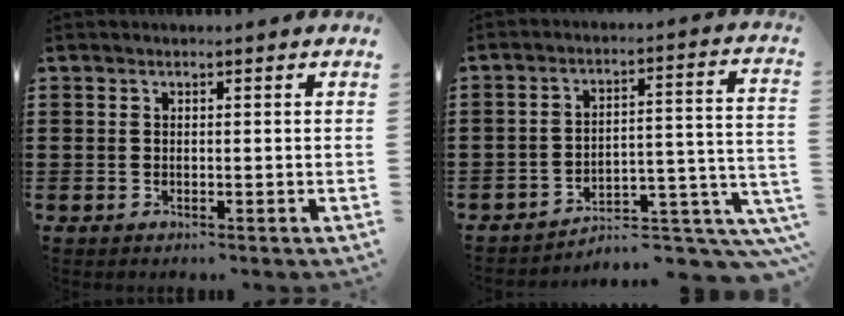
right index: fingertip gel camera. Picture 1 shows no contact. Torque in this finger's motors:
{"motor_torque": [0.03, 0.37, 0.08, -0.01]}